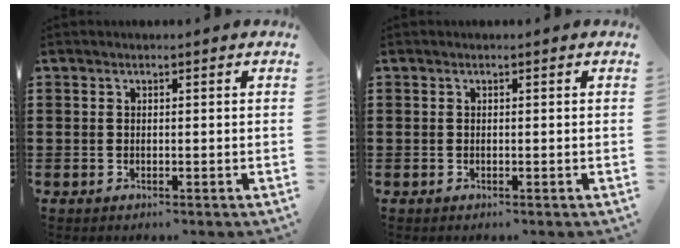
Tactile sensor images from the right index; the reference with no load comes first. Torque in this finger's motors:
{"motor_torque": [1.07, 1.07, 0.00, 0.01]}